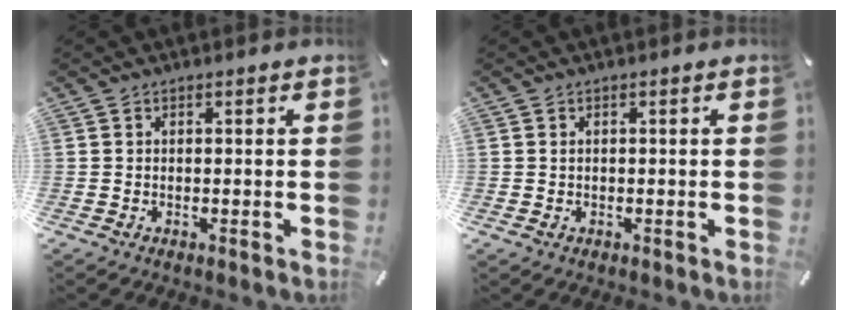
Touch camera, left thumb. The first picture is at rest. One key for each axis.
{"total": 0.7, "fx": 0.0, "fy": 0.6, "fz": 0.4, "tx": -0.009, "ty": 0.003, "tz": -0.001}